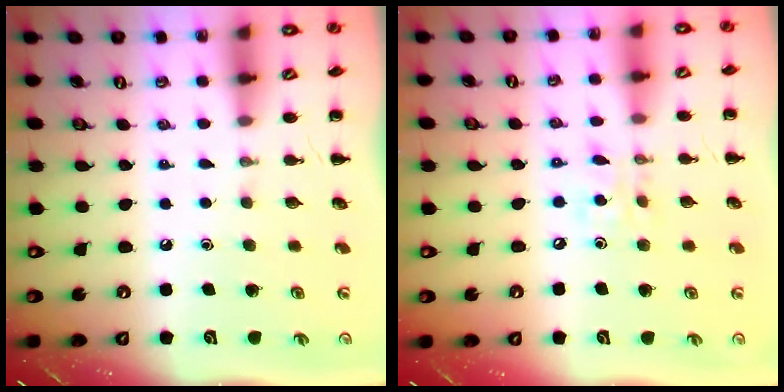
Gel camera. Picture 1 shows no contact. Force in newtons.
{"total": 5.9, "press": 5.8, "slide": 1.3}